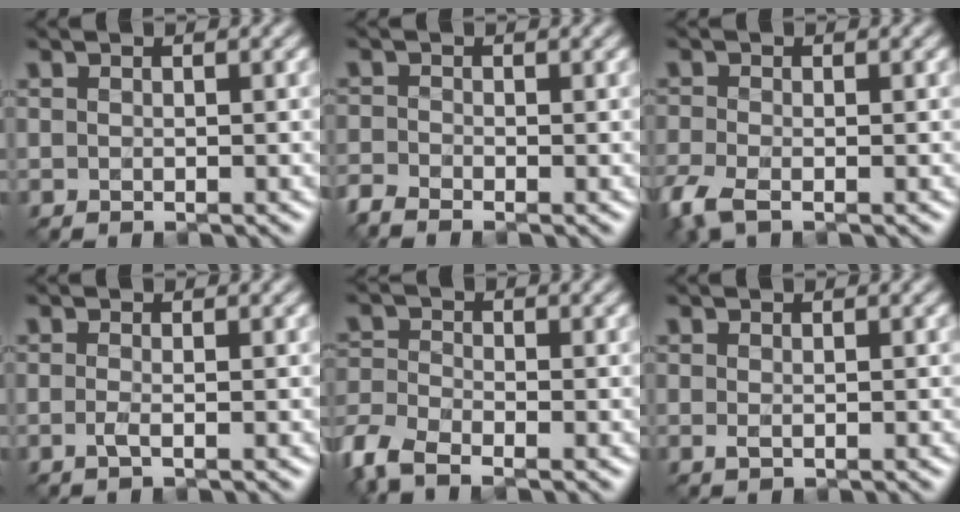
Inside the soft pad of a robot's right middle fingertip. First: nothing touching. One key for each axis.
{"total": 1.9, "fx": -1.7, "fy": 0.4, "fz": 0.7, "tx": -0.020, "ty": -0.012, "tz": -0.047}
{"total": 3.0, "fx": -1.9, "fy": 1.1, "fz": 2.1, "tx": -0.059, "ty": -0.012, "tz": -0.050}
{"total": 1.1, "fx": -0.3, "fy": 0.3, "fz": 1.1, "tx": -0.020, "ty": -0.005, "tz": -0.008}
{"total": 4.7, "fx": -3.3, "fy": 1.9, "fz": 2.8, "tx": -0.064, "ty": -0.007, "tz": -0.083}
{"total": 0.6, "fx": 0.0, "fy": 0.2, "fz": 0.6, "tx": -0.013, "ty": -0.001, "tz": 0.001}